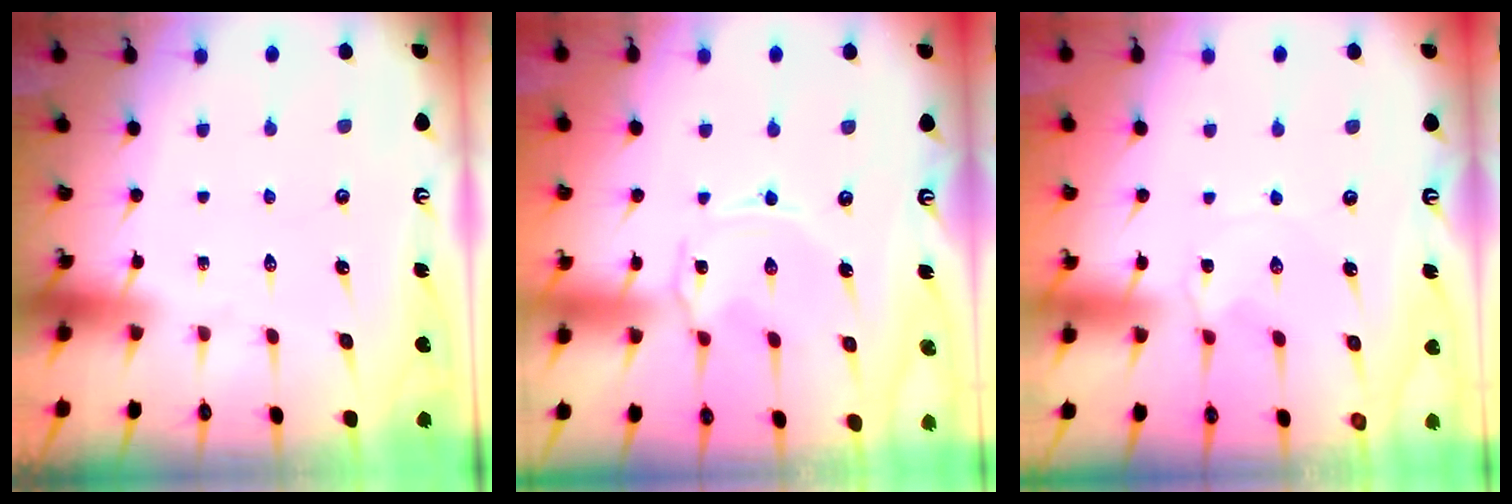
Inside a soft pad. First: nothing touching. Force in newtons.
{"total": 1.4, "press": 1.3, "slide": 0.3}
{"total": 1.3, "press": 1.3, "slide": 0.3}